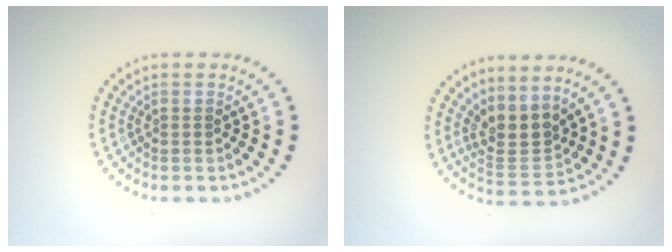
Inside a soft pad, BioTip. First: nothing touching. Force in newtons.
{"total": 3.1, "press": 2.4, "slide": 2.0}